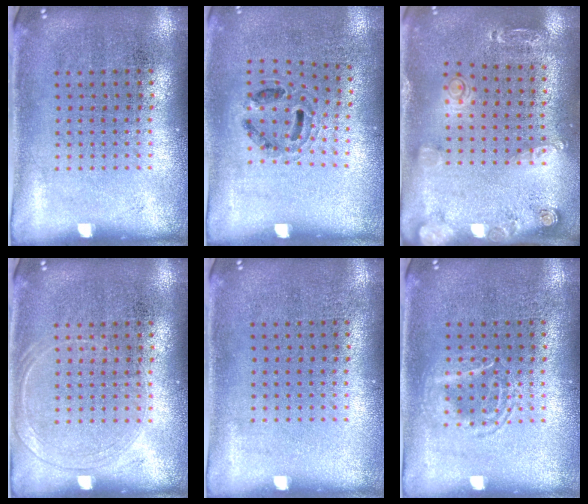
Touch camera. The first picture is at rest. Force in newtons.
{"total": 0.9, "press": 0.8, "slide": 0.5}
{"total": 1.4, "press": 1.4, "slide": 0.4}
{"total": 1.2, "press": 1.1, "slide": 0.3}
{"total": 0.0}
{"total": 1.7, "press": 1.7, "slide": 0.2}